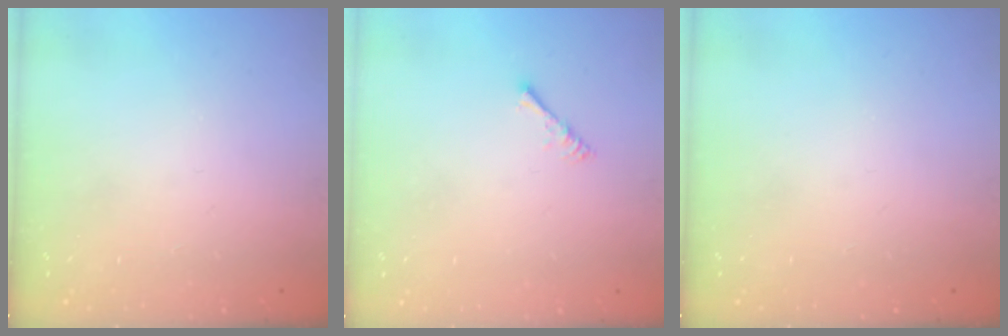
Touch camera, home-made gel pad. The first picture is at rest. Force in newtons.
{"total": 2.2, "press": 2.1, "slide": 0.5}
{"total": 0.0}